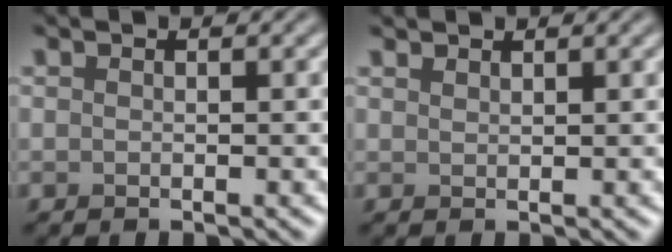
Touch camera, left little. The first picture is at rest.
{"total": 1.1, "force": [1.1, 0.1, 0.1], "torque": [-0.003, 0.000, 0.020]}